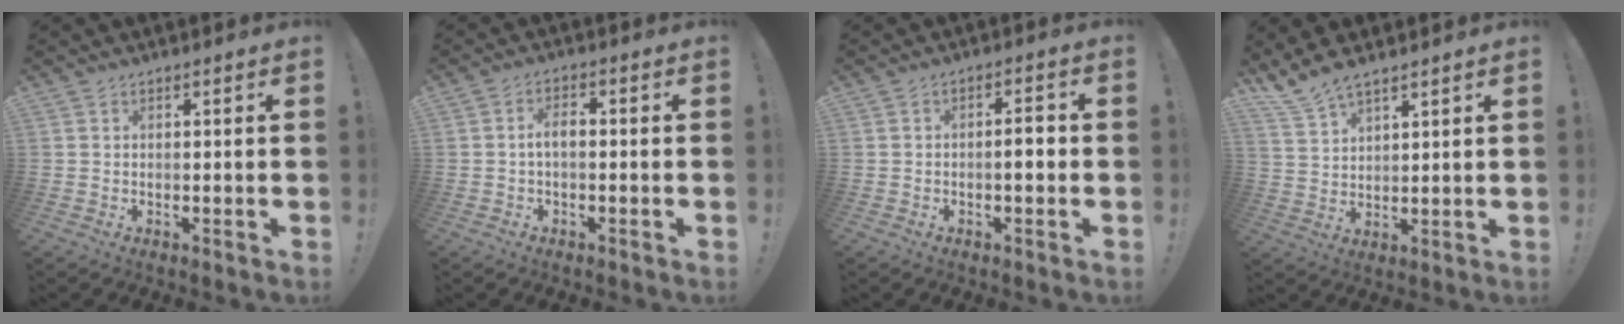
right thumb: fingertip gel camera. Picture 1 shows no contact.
{"total": 3.7, "force": [-0.4, 1.6, 3.4], "torque": [-0.063, 0.007, -0.007]}
{"total": 4.2, "force": [-1.0, 1.2, 3.9], "torque": [-0.053, 0.004, -0.022]}
{"total": 7.0, "force": [6.0, 1.9, 2.9], "torque": [-0.067, -0.032, 0.117]}